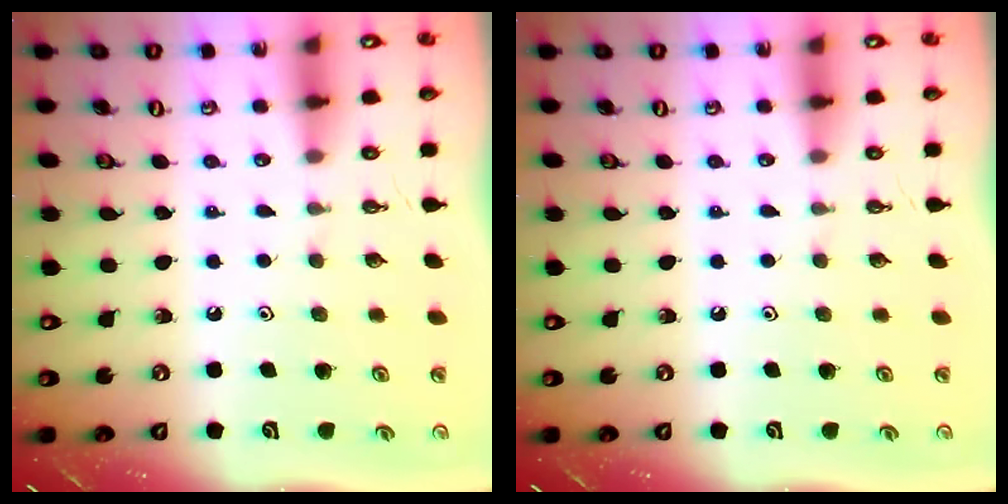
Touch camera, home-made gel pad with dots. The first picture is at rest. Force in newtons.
{"total": 0.0}